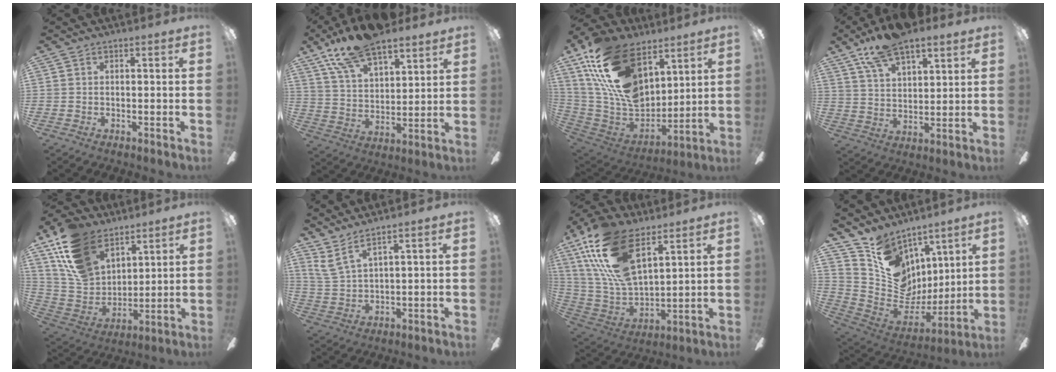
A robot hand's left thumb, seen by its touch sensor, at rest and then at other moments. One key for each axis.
{"total": 15.7, "fx": 12.1, "fy": 5.8, "fz": 8.2, "tx": -0.165, "ty": -0.055, "tz": 0.218}
{"total": 25.0, "fx": 11.8, "fy": 15.0, "fz": 16.2, "tx": -0.331, "ty": -0.044, "tz": 0.219}
{"total": 12.4, "fx": 9.6, "fy": 4.3, "fz": 6.5, "tx": -0.124, "ty": -0.039, "tz": 0.177}
{"total": 17.2, "fx": 11.4, "fy": 10.4, "fz": 7.5, "tx": -0.182, "ty": -0.046, "tz": 0.223}
{"total": 5.6, "fx": 4.3, "fy": 0.8, "fz": 3.5, "tx": -0.077, "ty": -0.022, "tz": 0.081}
{"total": 22.5, "fx": 12.8, "fy": 10.3, "fz": 15.4, "tx": -0.337, "ty": -0.053, "tz": 0.229}
{"total": 13.3, "fx": 7.1, "fy": 10.2, "fz": 4.8, "tx": -0.085, "ty": -0.054, "tz": 0.147}